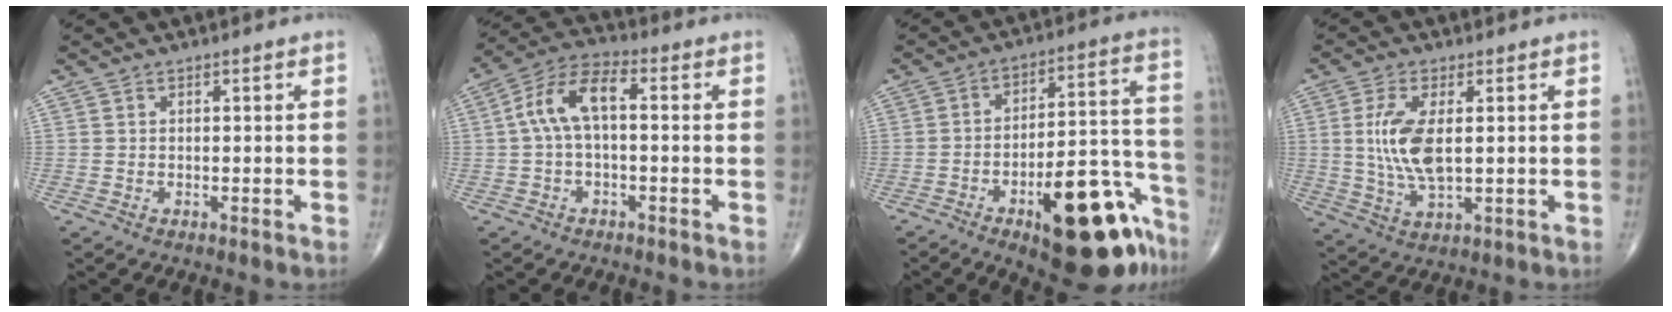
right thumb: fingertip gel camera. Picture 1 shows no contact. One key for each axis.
{"total": 9.0, "fx": 0.4, "fy": 4.2, "fz": 7.9, "tx": -0.160, "ty": 0.037, "tz": -0.001}
{"total": 22.8, "fx": -12.3, "fy": 8.3, "fz": 17.3, "tx": -0.162, "ty": 0.090, "tz": -0.166}
{"total": 9.4, "fx": 1.0, "fy": 3.9, "fz": 8.5, "tx": -0.182, "ty": -0.011, "tz": 0.024}